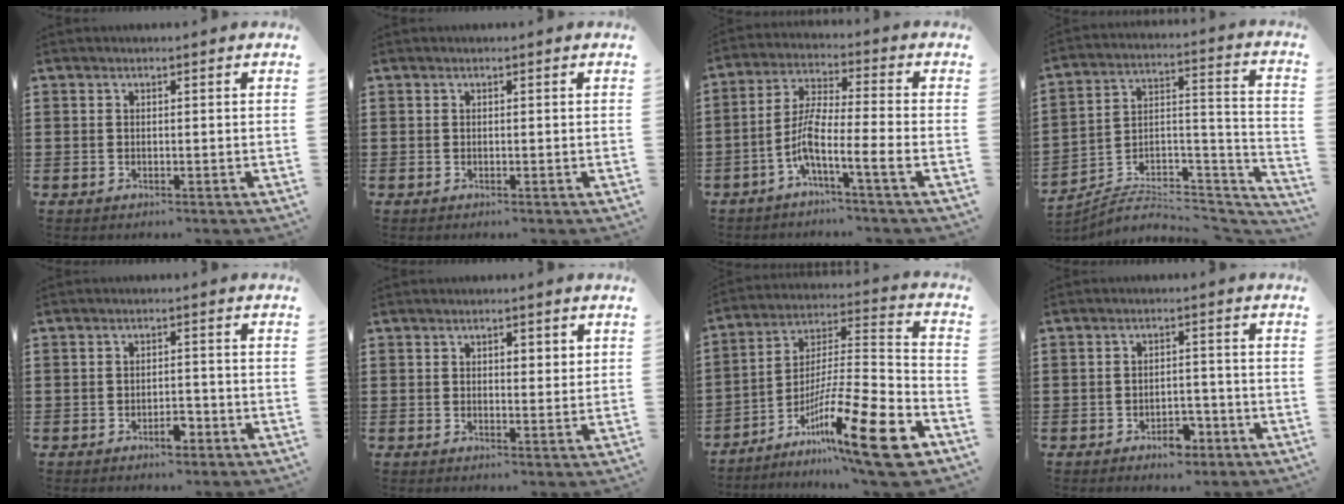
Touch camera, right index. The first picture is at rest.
{"total": 0.0}
{"total": 6.6, "force": [-3.4, 0.2, 5.6], "torque": [-0.128, -0.016, -0.072]}
{"total": 4.3, "force": [-3.8, 1.7, 1.2], "torque": [-0.019, -0.007, -0.076]}
{"total": 2.9, "force": [-1.8, 1.2, 2.0], "torque": [-0.035, 0.002, -0.033]}
{"total": 1.5, "force": [0.8, 0.9, 1.0], "torque": [-0.012, 0.004, 0.010]}
{"total": 17.9, "force": [-10.9, 1.9, 14.0], "torque": [-0.233, 0.031, -0.188]}
{"total": 4.0, "force": [-2.7, 1.9, 2.2], "torque": [-0.036, 0.006, -0.049]}